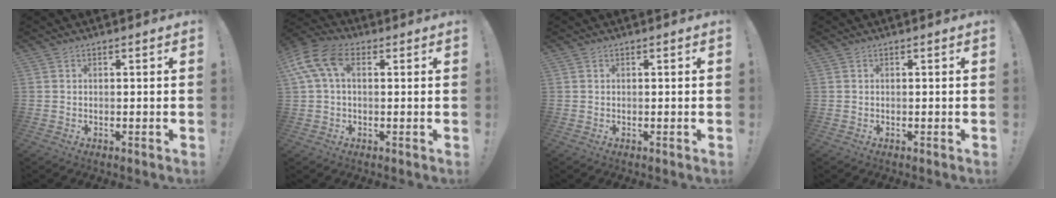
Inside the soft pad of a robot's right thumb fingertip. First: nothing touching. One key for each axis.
{"total": 11.4, "fx": 3.4, "fy": 6.6, "fz": 8.6, "tx": -0.188, "ty": 0.001, "tz": 0.066}
{"total": 0.0}
{"total": 0.0}